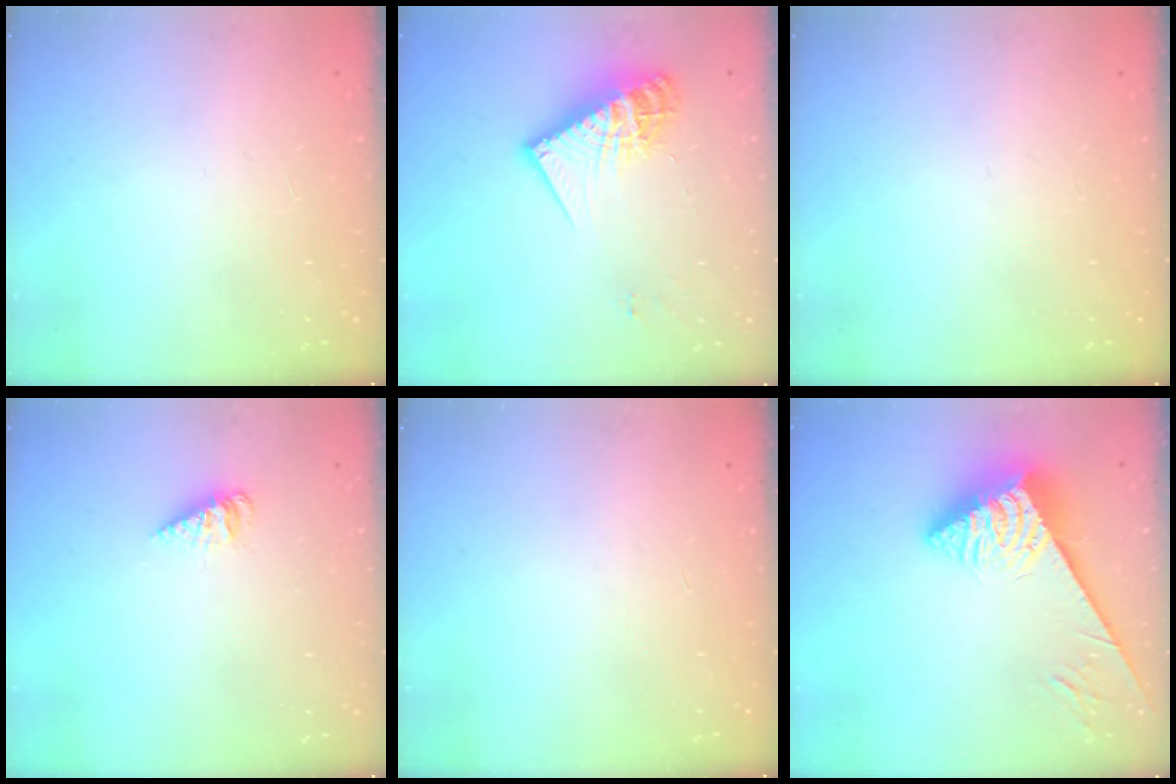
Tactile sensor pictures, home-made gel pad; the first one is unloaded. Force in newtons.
{"total": 17.8, "press": 17.8, "slide": 1.0}
{"total": 0.0}
{"total": 3.0, "press": 2.9, "slide": 0.2}
{"total": 0.0}
{"total": 6.0, "press": 6.0, "slide": 0.6}